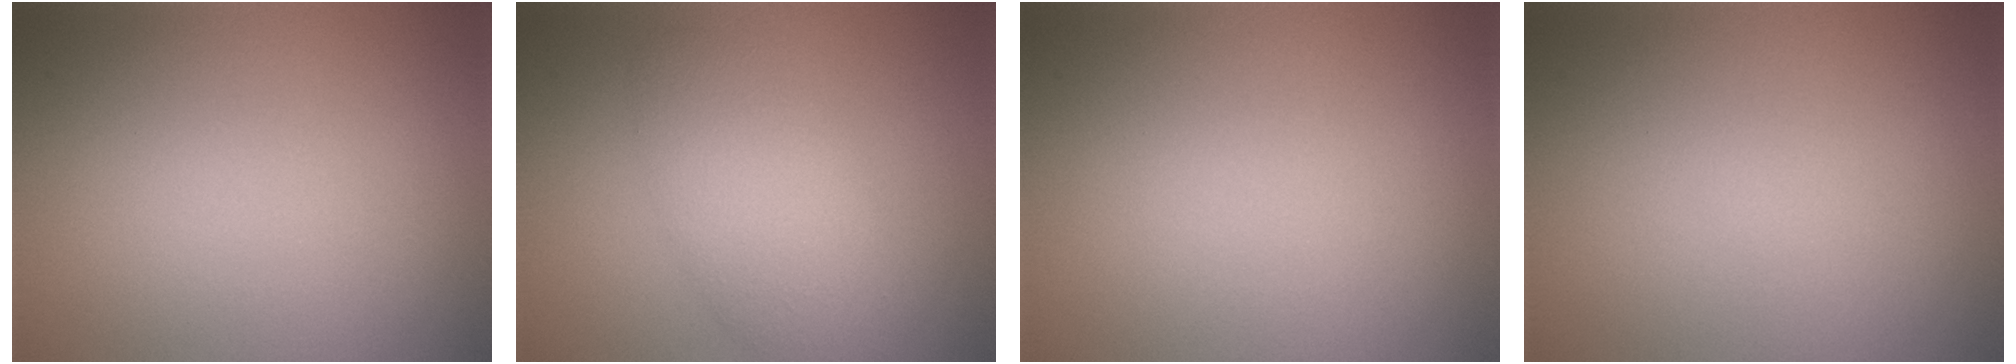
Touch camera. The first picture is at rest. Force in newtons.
{"total": 3.9, "press": 3.9, "slide": 0.2}
{"total": 0.0}
{"total": 0.0}